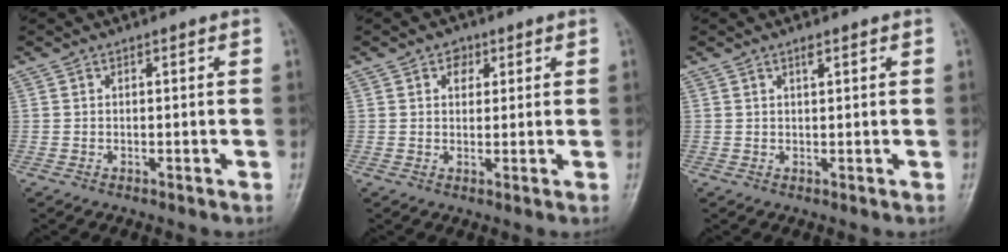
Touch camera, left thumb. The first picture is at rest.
{"total": 3.1, "force": [1.4, 2.3, 1.4], "torque": [-0.002, -0.004, 0.018]}
{"total": 1.5, "force": [0.9, 0.5, 1.1], "torque": [-0.017, -0.001, 0.015]}